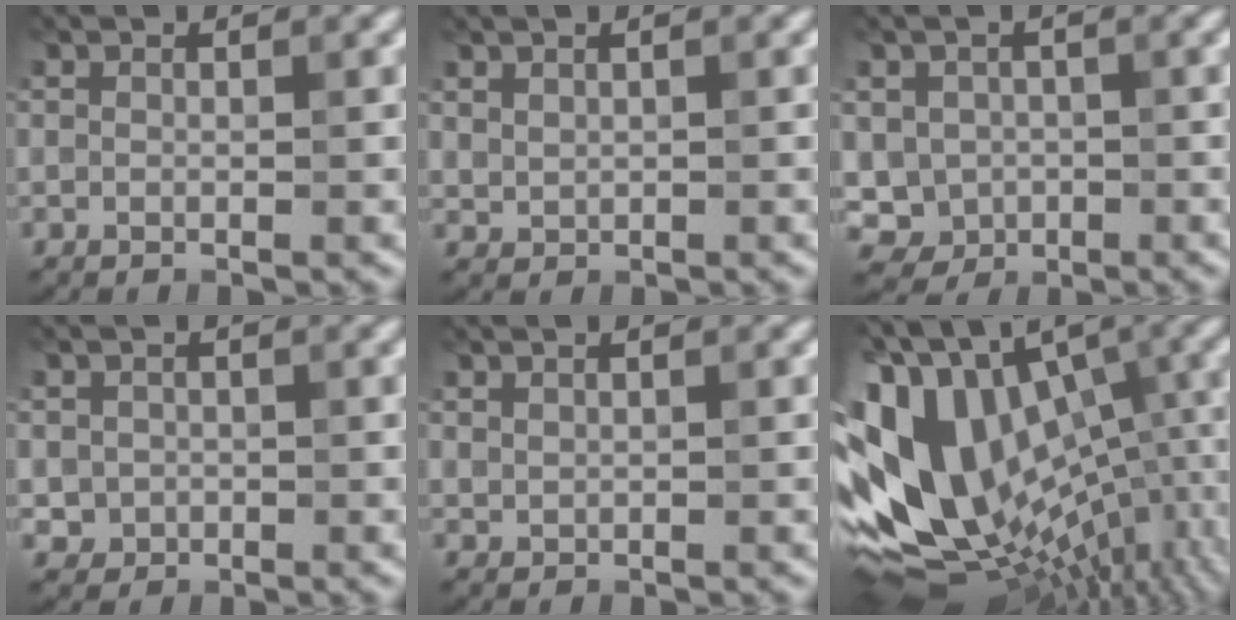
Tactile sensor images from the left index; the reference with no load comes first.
{"total": 1.0, "force": [0.7, 0.6, 0.3], "torque": [-0.006, -0.001, 0.020]}
{"total": 3.1, "force": [-0.3, 2.9, 1.1], "torque": [-0.015, -0.007, -0.001]}
{"total": 1.4, "force": [-0.1, 1.4, 0.1], "torque": [0.006, -0.004, -0.002]}
{"total": 0.6, "force": [0.5, 0.3, 0.1], "torque": [-0.003, -0.001, 0.015]}
{"total": 18.3, "force": [-1.6, 10.7, 14.8], "torque": [-0.251, -0.020, 0.010]}